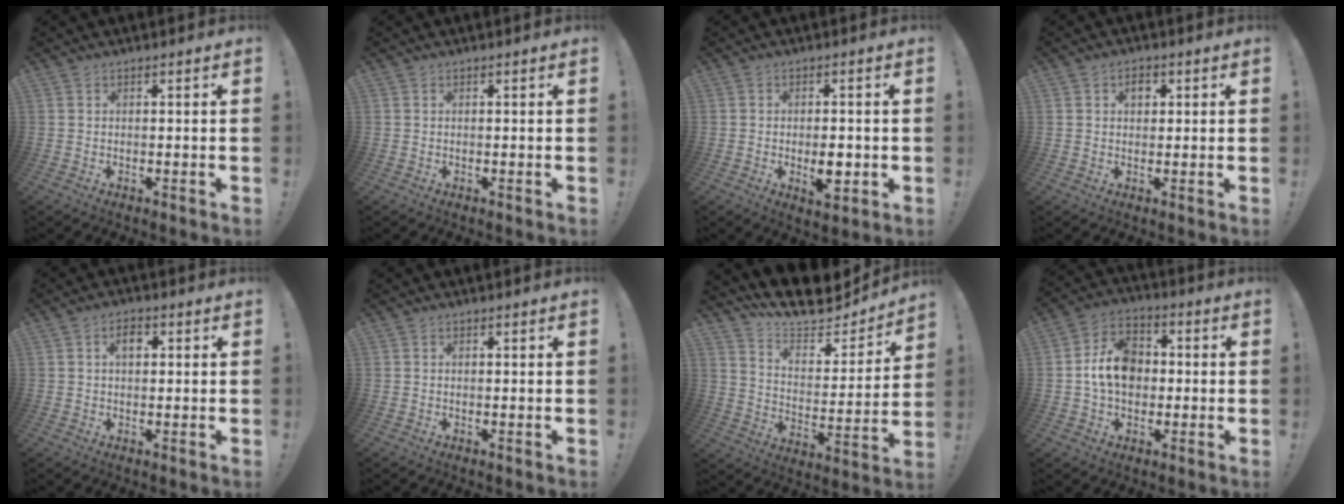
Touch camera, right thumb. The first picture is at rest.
{"total": 0.0}
{"total": 5.4, "force": [-1.3, 2.9, 4.5], "torque": [-0.051, 0.003, -0.018]}
{"total": 2.9, "force": [1.1, 2.2, 1.6], "torque": [-0.013, -0.001, 0.013]}
{"total": 3.7, "force": [1.1, 2.1, 2.8], "torque": [-0.043, 0.004, 0.014]}
{"total": 0.0}
{"total": 13.0, "force": [11.6, 4.4, 3.9], "torque": [-0.077, -0.097, 0.203]}
{"total": 12.3, "force": [0.1, 9.4, 8.0], "torque": [-0.136, 0.010, 0.003]}